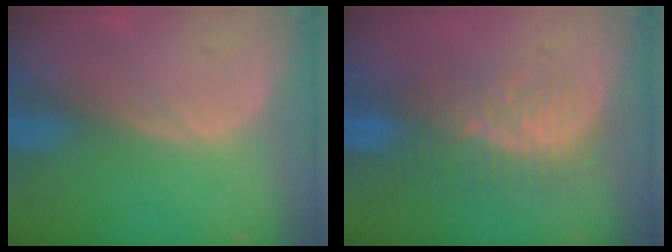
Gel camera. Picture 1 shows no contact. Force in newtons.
{"total": 8.3, "press": 7.8, "slide": 2.9}